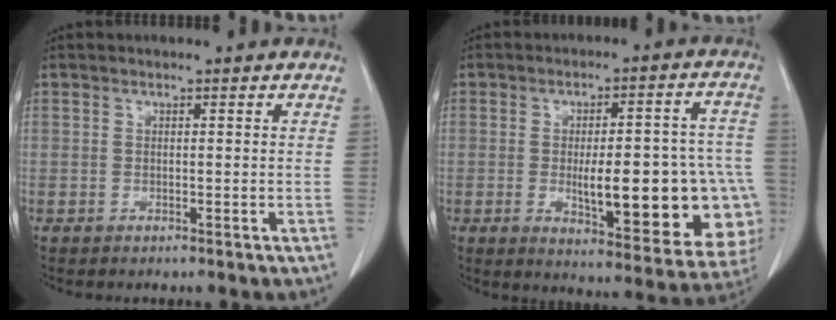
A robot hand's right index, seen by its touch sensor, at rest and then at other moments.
{"total": 21.3, "force": [-3.7, 6.2, 20.0], "torque": [-0.184, 0.023, -0.021]}